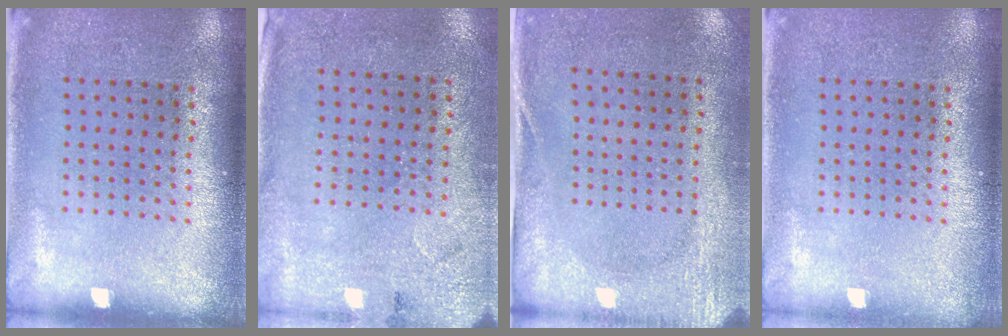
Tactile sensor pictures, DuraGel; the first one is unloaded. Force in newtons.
{"total": 2.7, "press": 2.2, "slide": 1.5}
{"total": 2.7, "press": 2.1, "slide": 1.7}
{"total": 0.5, "press": 0.5, "slide": 0.1}